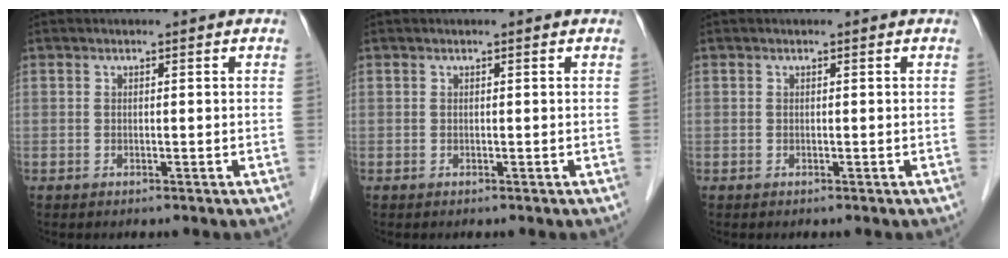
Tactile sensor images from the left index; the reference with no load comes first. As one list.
[{"total": 0.0}, {"total": 0.0}]